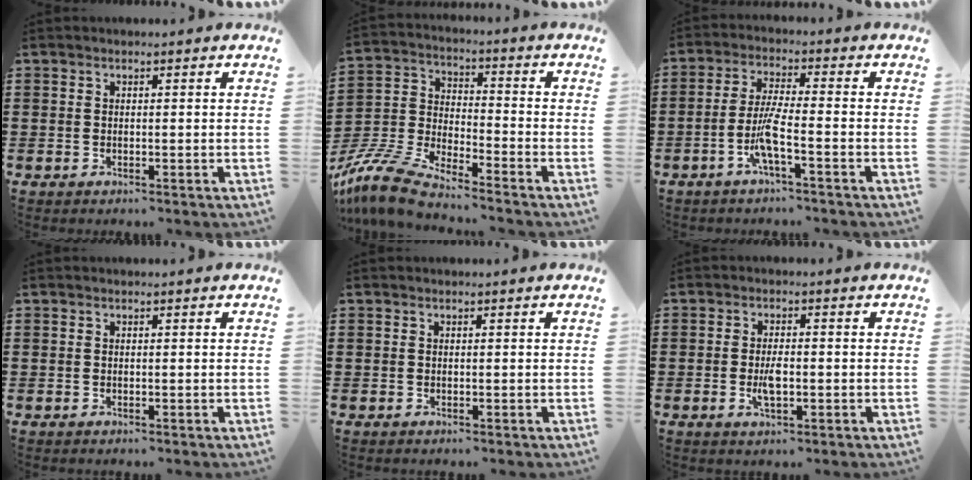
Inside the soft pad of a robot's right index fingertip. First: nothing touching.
{"total": 9.5, "force": [-8.7, 0.9, 3.7], "torque": [-0.100, 0.005, -0.179]}
{"total": 5.5, "force": [-2.6, 0.3, 4.8], "torque": [-0.110, -0.012, -0.056]}
{"total": 0.0}
{"total": 0.0}
{"total": 3.6, "force": [-0.6, 1.3, 3.2], "torque": [-0.065, -0.001, -0.014]}